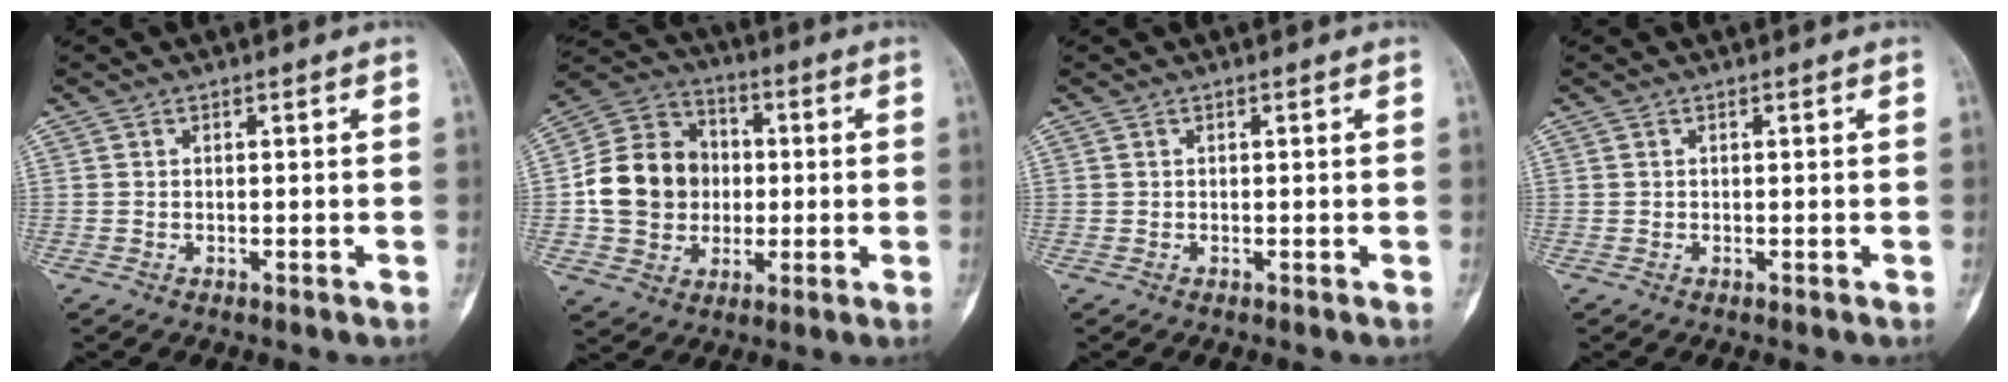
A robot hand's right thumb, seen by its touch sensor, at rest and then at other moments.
{"total": 15.6, "force": [-0.3, 13.3, 8.1], "torque": [-0.124, 0.025, -0.005]}
{"total": 0.0}
{"total": 0.0}